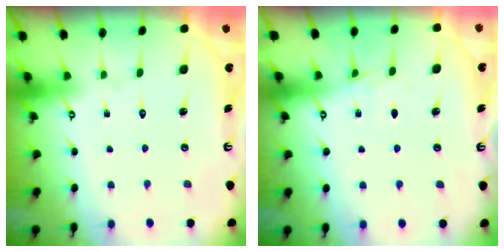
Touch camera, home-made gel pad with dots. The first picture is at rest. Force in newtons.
{"total": 4.8, "press": 4.7, "slide": 0.5}